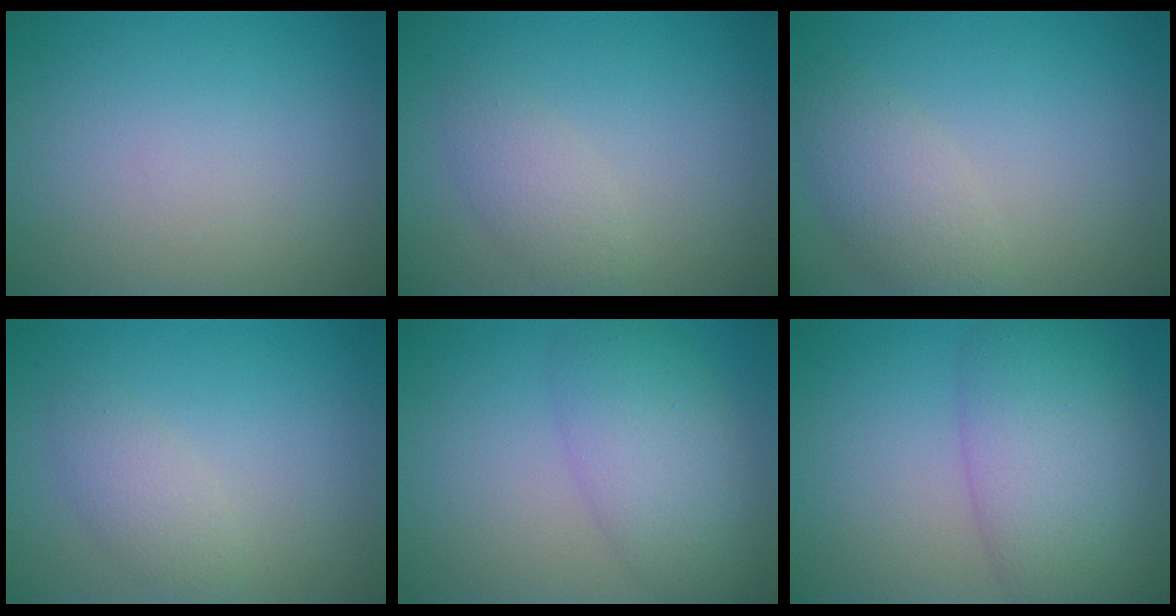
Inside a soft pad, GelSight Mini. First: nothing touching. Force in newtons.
{"total": 2.1, "press": 2.1, "slide": 0.1}
{"total": 3.0, "press": 3.0, "slide": 0.1}
{"total": 2.1, "press": 2.1, "slide": 0.1}
{"total": 5.4, "press": 5.4, "slide": 0.2}
{"total": 7.9, "press": 7.9, "slide": 0.3}